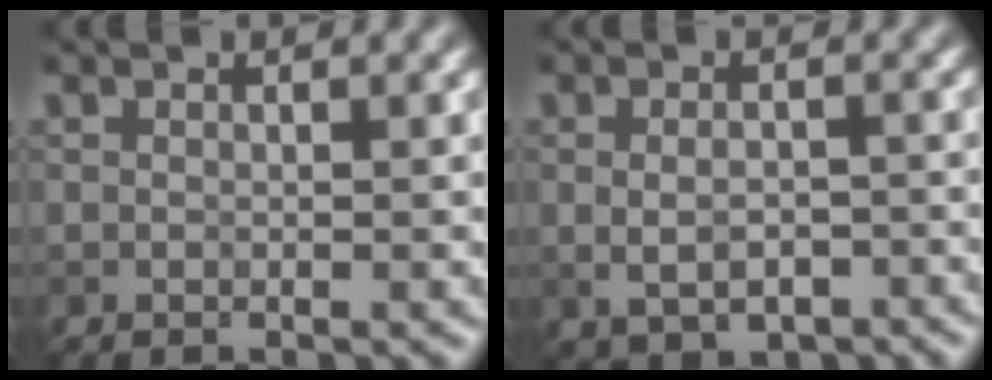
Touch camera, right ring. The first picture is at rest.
{"total": 3.7, "force": [-1.1, 2.2, 2.7], "torque": [-0.048, -0.004, -0.015]}